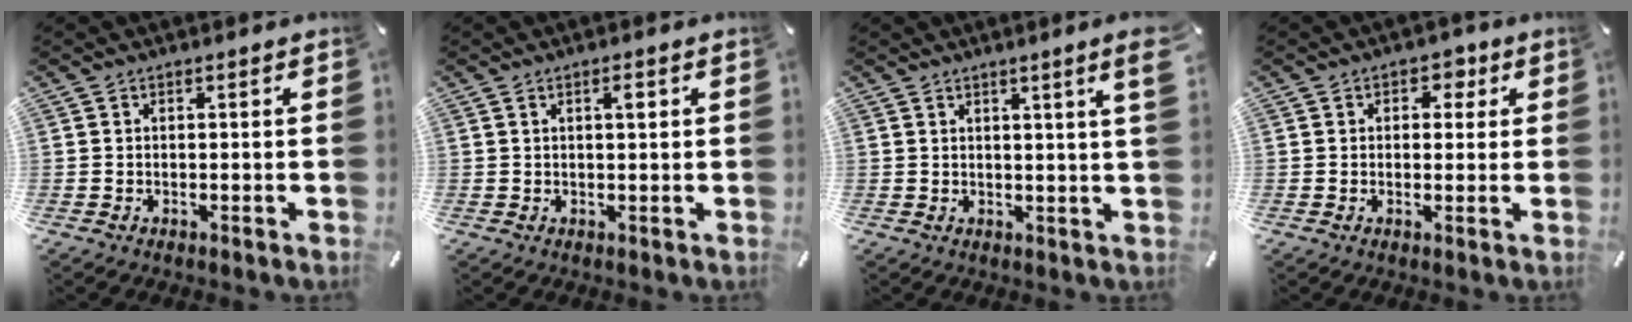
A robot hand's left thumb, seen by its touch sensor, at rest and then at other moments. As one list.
[{"total": 2.1, "force": [0.8, 0.5, 1.9], "torque": [-0.038, 0.004, 0.011]}, {"total": 5.0, "force": [2.5, 0.0, 4.4], "torque": [-0.070, -0.009, 0.039]}, {"total": 3.9, "force": [1.3, 3.0, 2.1], "torque": [-0.007, -0.006, 0.011]}]